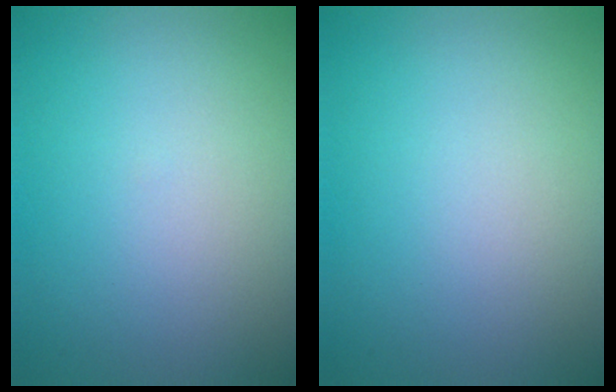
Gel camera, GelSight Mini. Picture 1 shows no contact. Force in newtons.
{"total": 0.0}